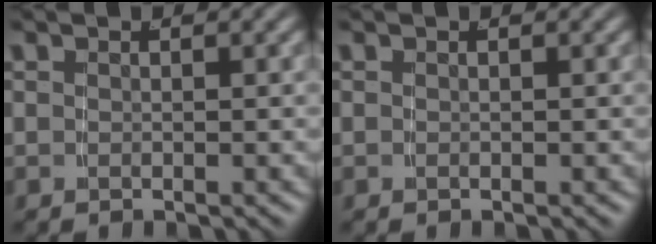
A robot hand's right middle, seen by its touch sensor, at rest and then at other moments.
{"total": 0.0}